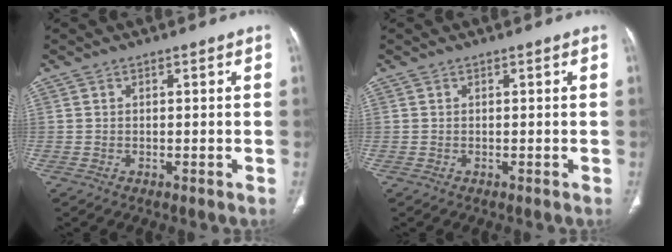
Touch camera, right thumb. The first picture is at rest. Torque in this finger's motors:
{"motor_torque": [0.00, 0.00, -0.13, 0.25, 0.01]}